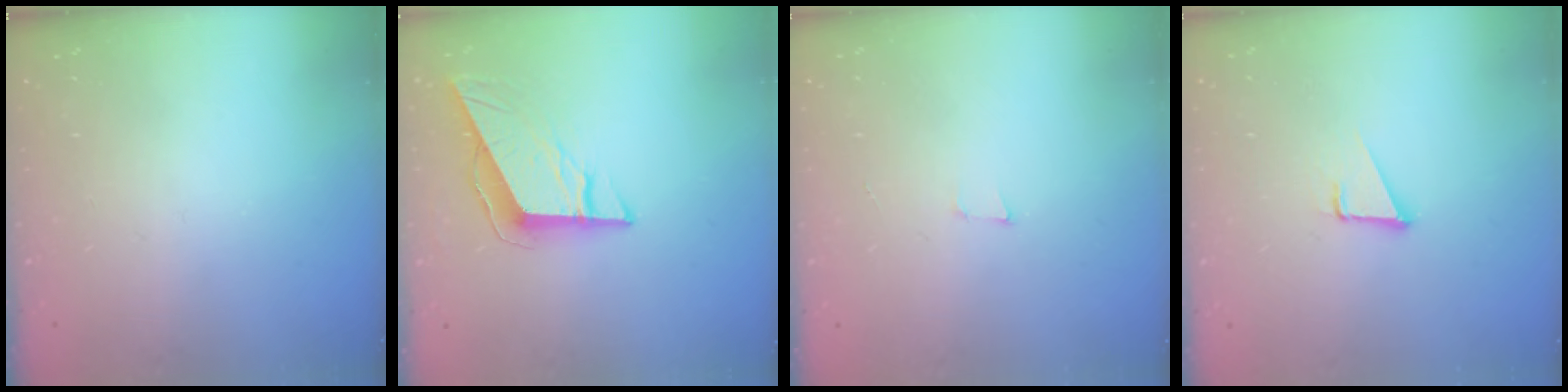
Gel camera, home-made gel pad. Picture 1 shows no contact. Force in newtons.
{"total": 9.5, "press": 9.4, "slide": 1.7}
{"total": 3.5, "press": 2.3, "slide": 2.6}
{"total": 3.4, "press": 2.4, "slide": 2.4}